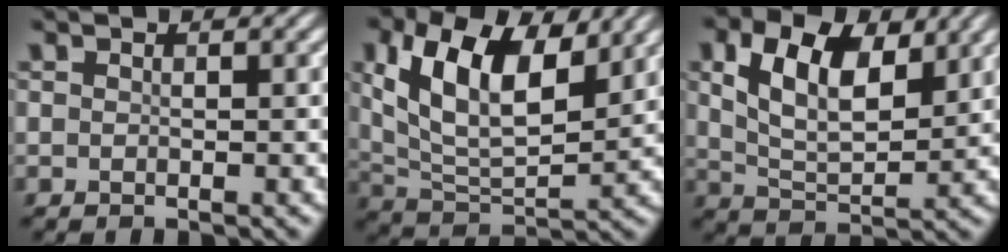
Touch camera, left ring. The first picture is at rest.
{"total": 10.3, "force": [3.9, 5.3, 7.9], "torque": [-0.154, 0.000, 0.069]}
{"total": 7.6, "force": [3.0, 4.3, 5.6], "torque": [-0.114, 0.001, 0.052]}